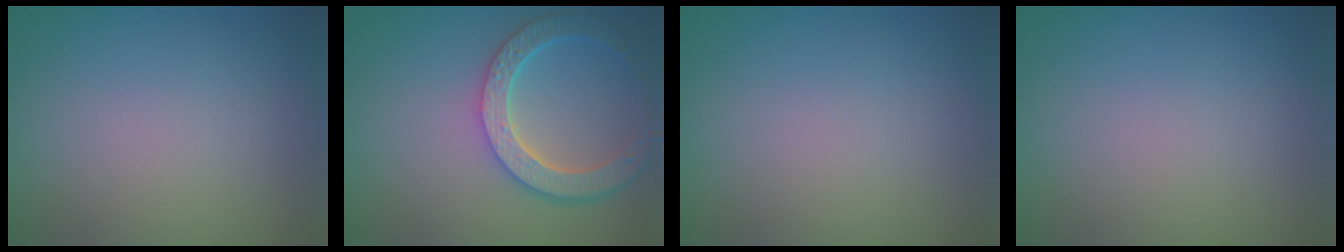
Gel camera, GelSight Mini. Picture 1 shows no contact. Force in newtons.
{"total": 5.7, "press": 4.6, "slide": 3.4}
{"total": 0.0}
{"total": 0.0}